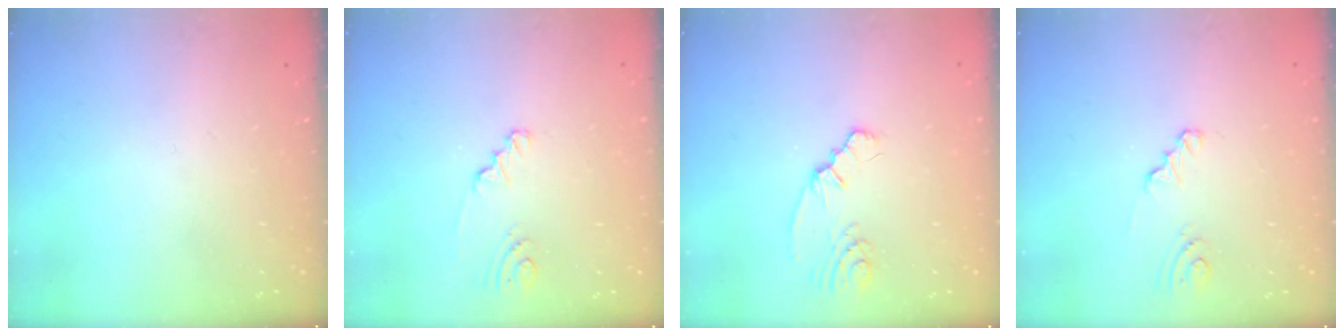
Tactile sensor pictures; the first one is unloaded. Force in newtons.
{"total": 1.5, "press": 1.5, "slide": 0.1}
{"total": 2.3, "press": 2.2, "slide": 0.5}
{"total": 2.4, "press": 2.4, "slide": 0.3}